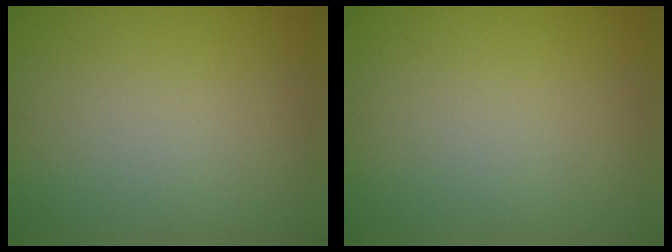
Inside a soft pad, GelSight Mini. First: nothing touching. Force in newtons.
{"total": 0.0}